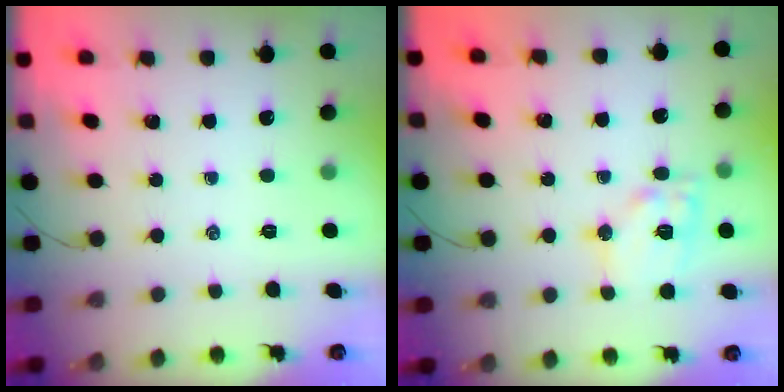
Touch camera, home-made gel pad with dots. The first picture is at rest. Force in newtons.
{"total": 12.8, "press": 12.7, "slide": 2.0}